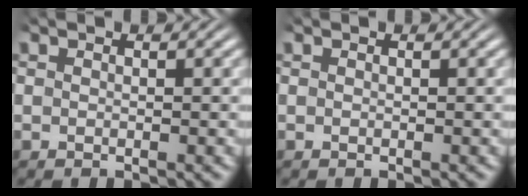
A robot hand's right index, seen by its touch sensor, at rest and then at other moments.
{"total": 0.0}